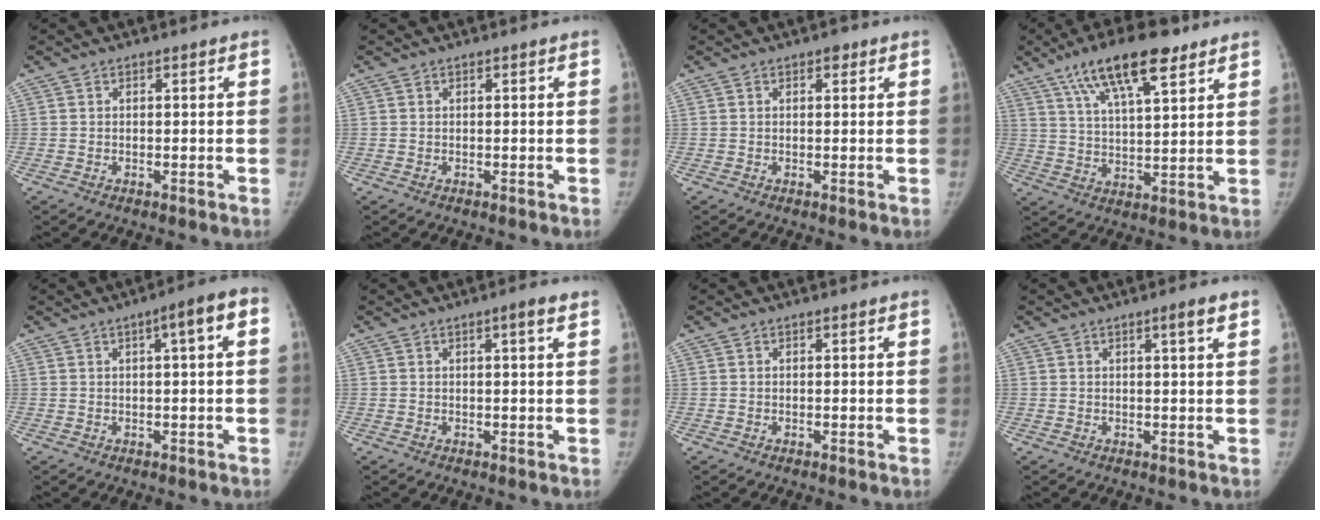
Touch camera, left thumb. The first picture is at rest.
{"total": 0.0}
{"total": 1.4, "force": [0.8, 0.8, 0.9], "torque": [-0.005, -0.001, 0.007]}
{"total": 15.4, "force": [9.2, 5.1, 11.2], "torque": [-0.170, -0.024, 0.159]}
{"total": 5.6, "force": [1.2, 0.9, 5.4], "torque": [-0.078, 0.020, 0.011]}
{"total": 2.3, "force": [1.2, 0.1, 2.0], "torque": [-0.033, -0.003, 0.016]}
{"total": 0.0}
{"total": 2.9, "force": [1.5, 0.1, 2.4], "torque": [-0.037, -0.007, 0.023]}